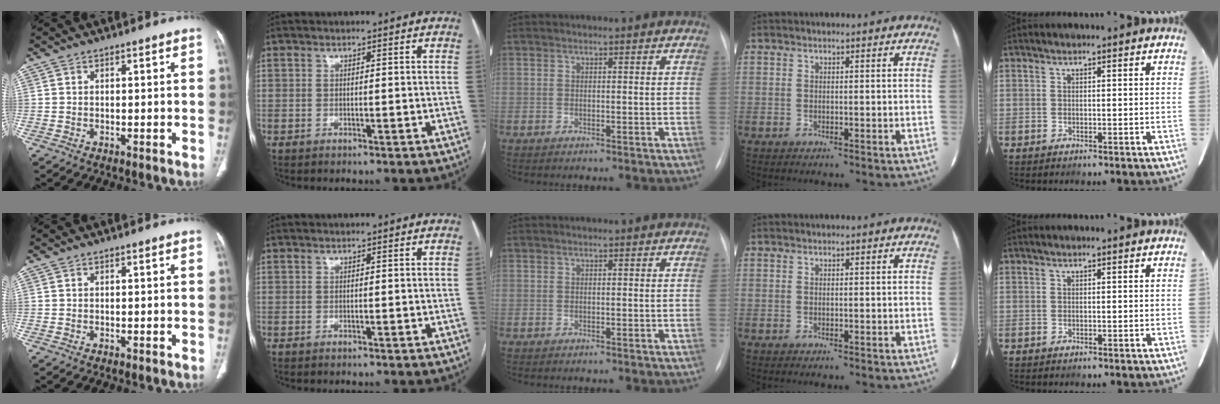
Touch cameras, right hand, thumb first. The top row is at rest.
{}